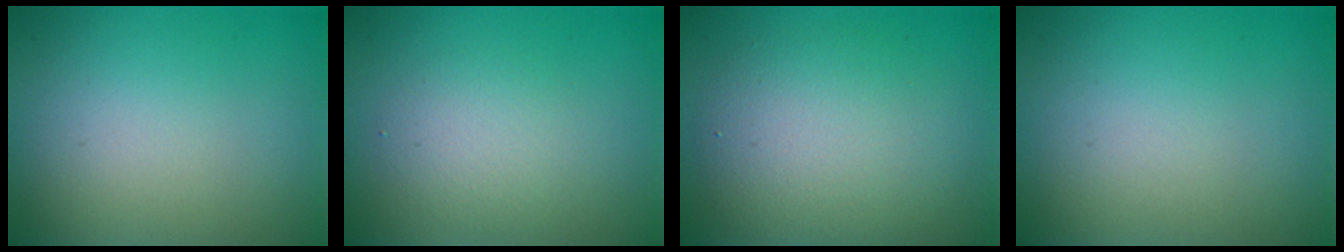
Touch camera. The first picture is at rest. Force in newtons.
{"total": 2.5, "press": 2.5, "slide": 0.2}
{"total": 5.5, "press": 5.5, "slide": 0.2}
{"total": 0.0}